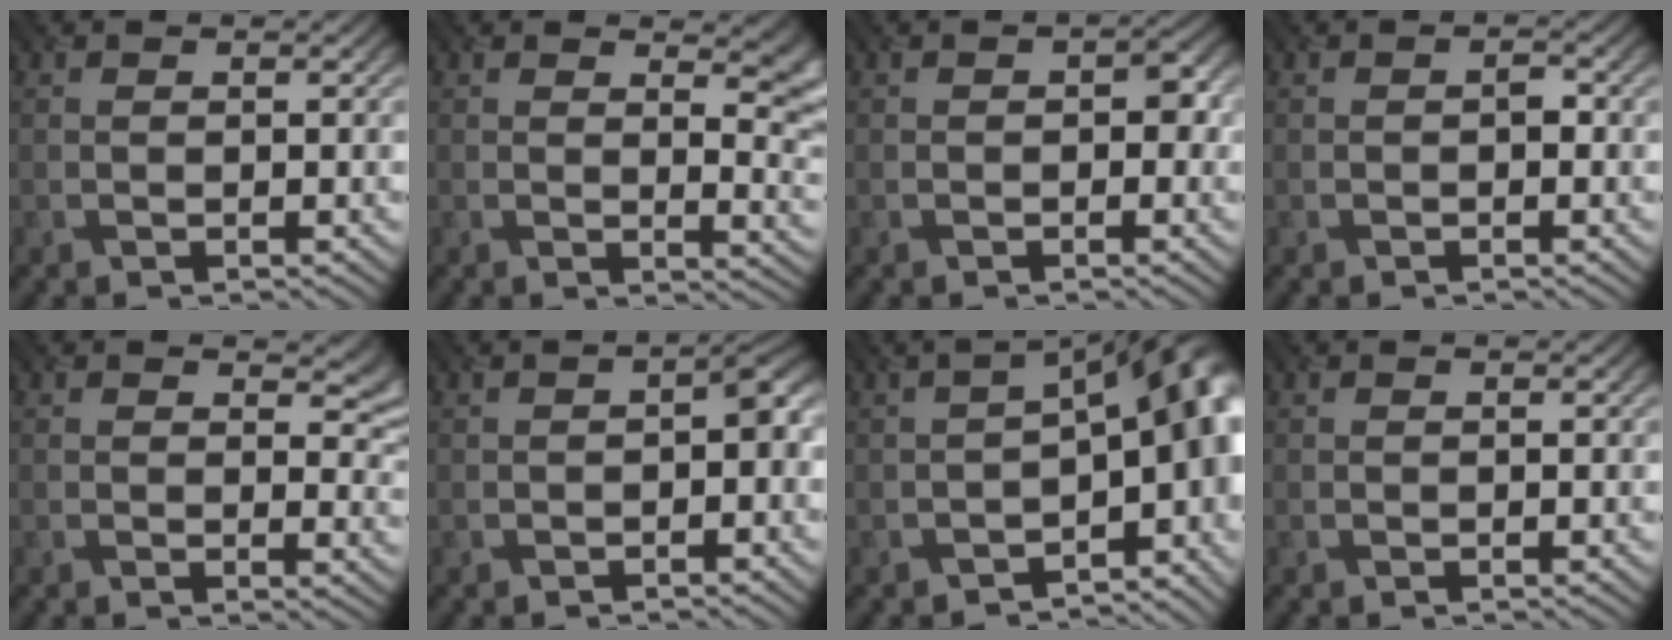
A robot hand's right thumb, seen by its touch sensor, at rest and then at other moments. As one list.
[{"total": 6.8, "force": [3.2, 3.1, 5.1], "torque": [-0.046, -0.009, 0.056]}, {"total": 1.9, "force": [-0.7, 1.4, 1.0], "torque": [-0.016, -0.008, -0.010]}, {"total": 0.9, "force": [-0.6, 0.6, 0.2], "torque": [-0.005, -0.005, -0.008]}, {"total": 4.3, "force": [2.2, 2.5, 2.7], "torque": [-0.032, -0.010, 0.033]}, {"total": 2.4, "force": [-1.1, 1.3, 1.7], "torque": [-0.029, -0.003, -0.017]}, {"total": 13.2, "force": [-3.3, 7.2, 10.5], "torque": [-0.106, -0.028, -0.026]}, {"total": 0.0}]